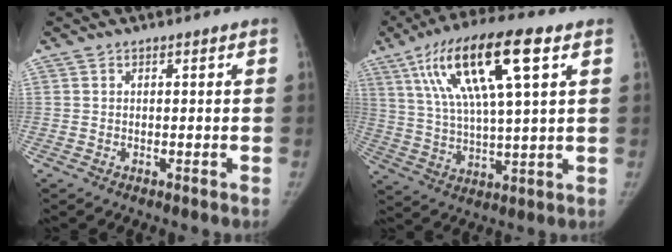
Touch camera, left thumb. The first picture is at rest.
{"total": 19.2, "force": [8.2, 4.8, 16.7], "torque": [-0.311, -0.004, 0.144]}